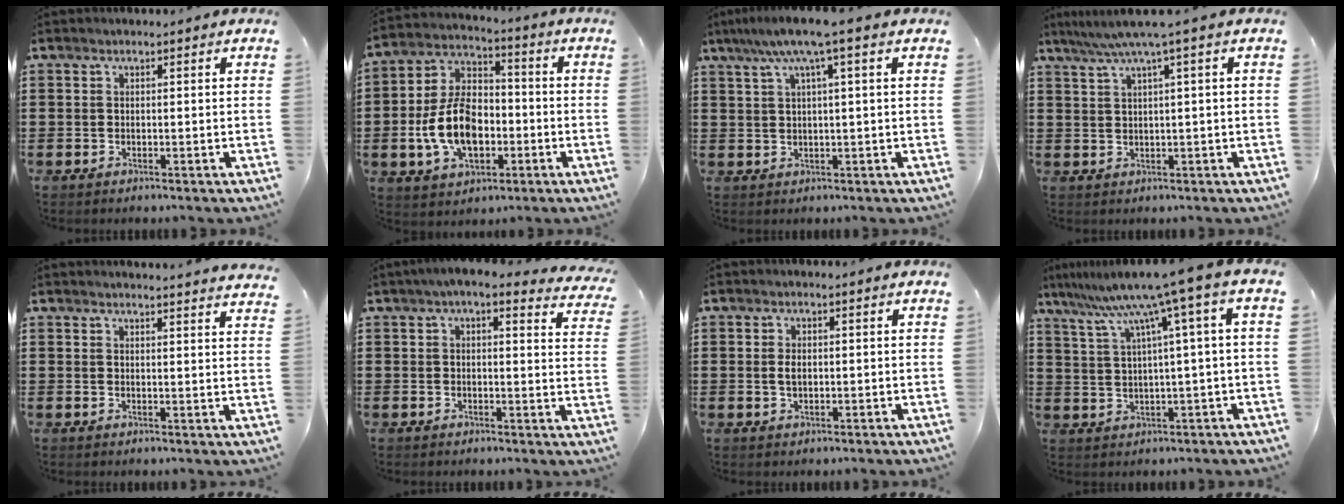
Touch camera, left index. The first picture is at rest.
{"total": 11.4, "force": [-2.6, 7.1, 8.6], "torque": [-0.196, 0.010, -0.050]}
{"total": 5.7, "force": [2.6, -0.2, 5.1], "torque": [-0.104, 0.004, 0.042]}
{"total": 3.8, "force": [1.5, -0.6, 3.5], "torque": [-0.068, -0.004, 0.022]}
{"total": 2.7, "force": [2.6, -0.7, 0.2], "torque": [-0.002, -0.017, 0.047]}
{"total": 4.0, "force": [3.2, 0.9, 2.3], "torque": [-0.056, -0.005, 0.057]}
{"total": 1.7, "force": [0.2, 0.8, 1.4], "torque": [-0.031, 0.004, 0.002]}
{"total": 8.4, "force": [4.7, -1.1, 6.9], "torque": [-0.149, -0.030, 0.070]}